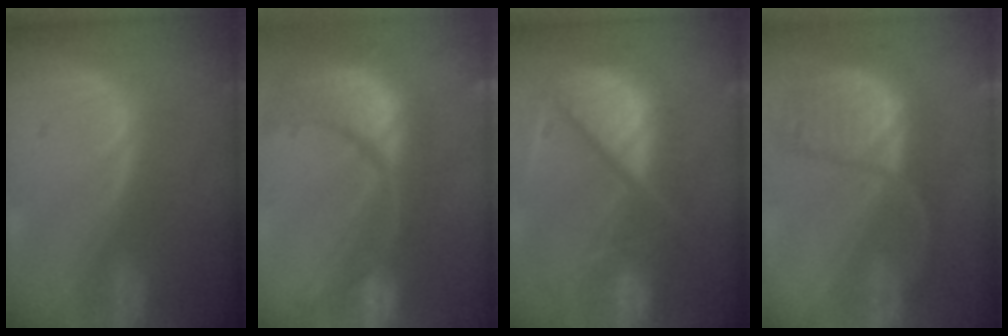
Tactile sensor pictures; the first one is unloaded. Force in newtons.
{"total": 14.3, "press": 11.4, "slide": 8.7}
{"total": 11.7, "press": 10.0, "slide": 6.1}
{"total": 9.1, "press": 8.7, "slide": 2.9}